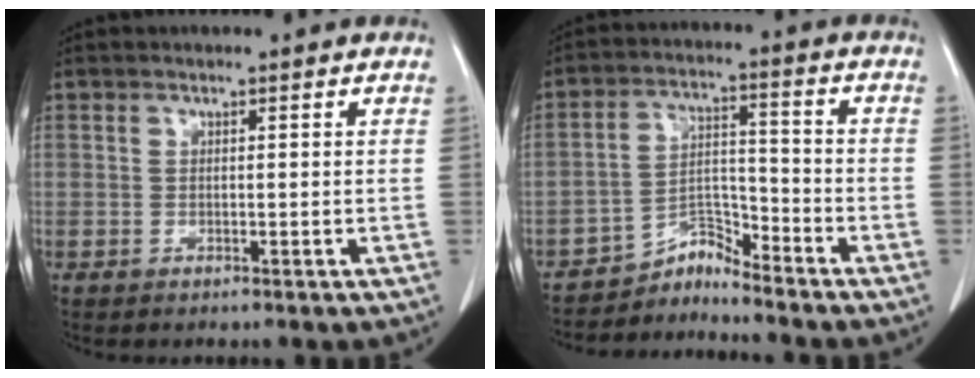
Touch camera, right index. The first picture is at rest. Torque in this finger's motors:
{"motor_torque": [-0.50, -0.44, -0.25, -0.10]}